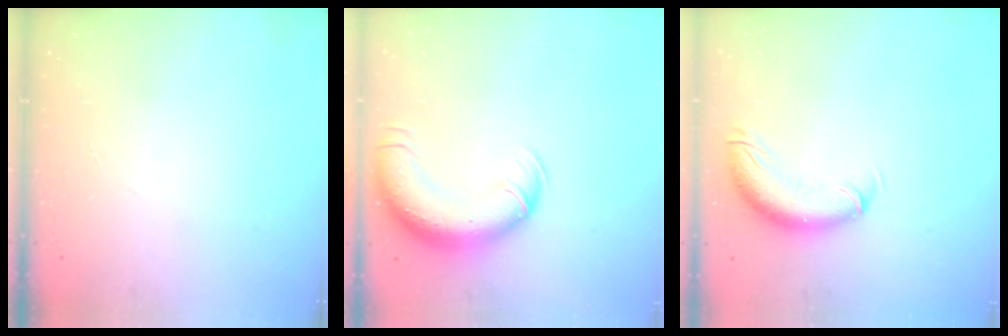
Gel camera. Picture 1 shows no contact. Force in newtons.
{"total": 13.1, "press": 12.7, "slide": 3.2}
{"total": 10.6, "press": 10.4, "slide": 2.2}